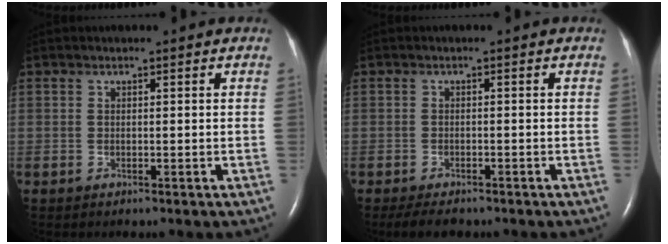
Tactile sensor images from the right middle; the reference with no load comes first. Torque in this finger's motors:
{"motor_torque": [0.29, -0.26, 0.00, 0.00]}